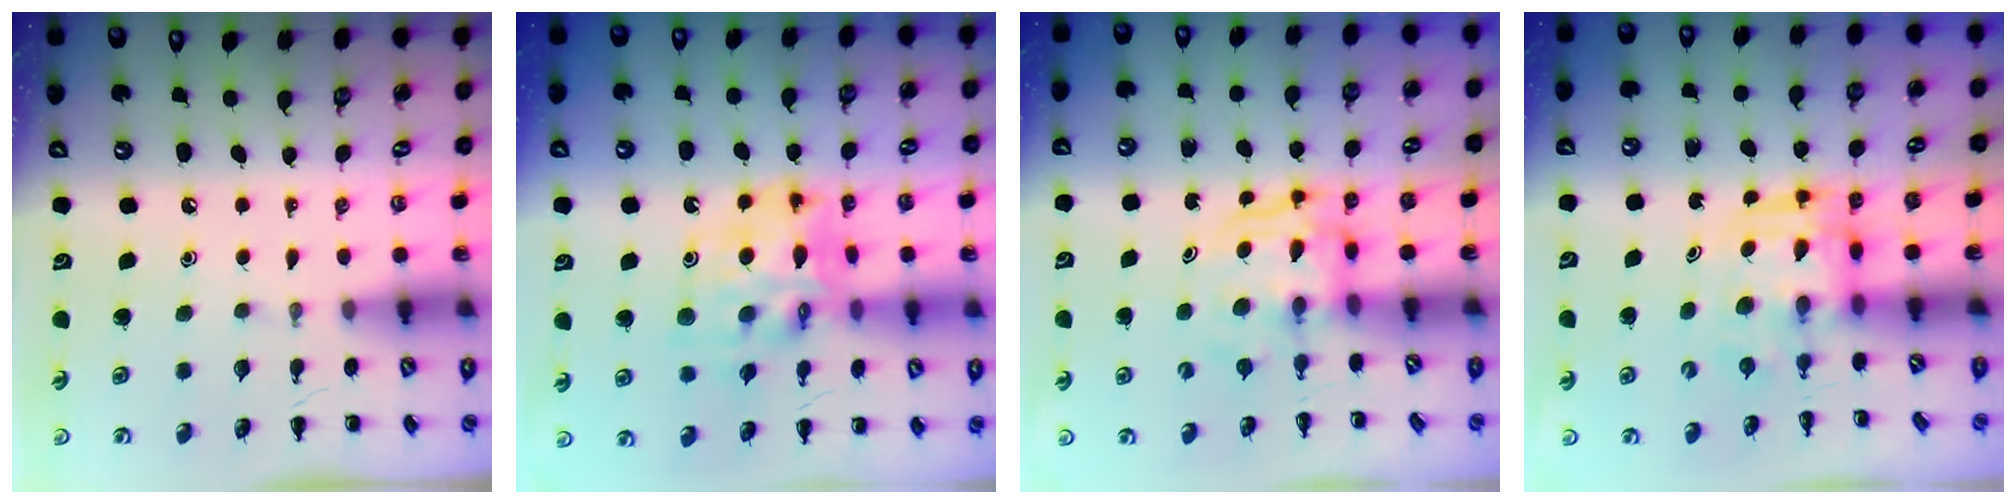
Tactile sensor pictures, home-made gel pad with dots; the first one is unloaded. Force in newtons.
{"total": 12.9, "press": 12.5, "slide": 3.6}
{"total": 3.6, "press": 3.6, "slide": 0.4}
{"total": 3.3, "press": 3.3, "slide": 0.3}